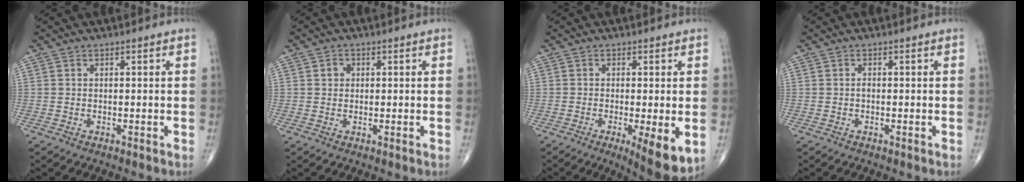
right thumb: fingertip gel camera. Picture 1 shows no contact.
{"total": 1.8, "force": [0.4, 1.6, 0.7], "torque": [-0.002, 0.001, 0.004]}
{"total": 8.3, "force": [-2.1, 2.0, 7.8], "torque": [-0.117, -0.023, -0.029]}
{"total": 0.5, "force": [-0.1, 0.3, 0.4], "torque": [-0.006, 0.001, -0.005]}